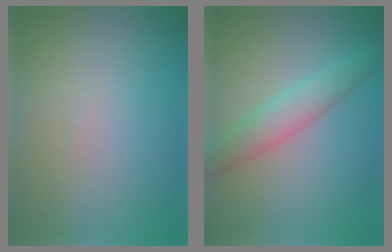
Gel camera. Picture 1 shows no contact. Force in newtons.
{"total": 3.4, "press": 3.4, "slide": 0.1}